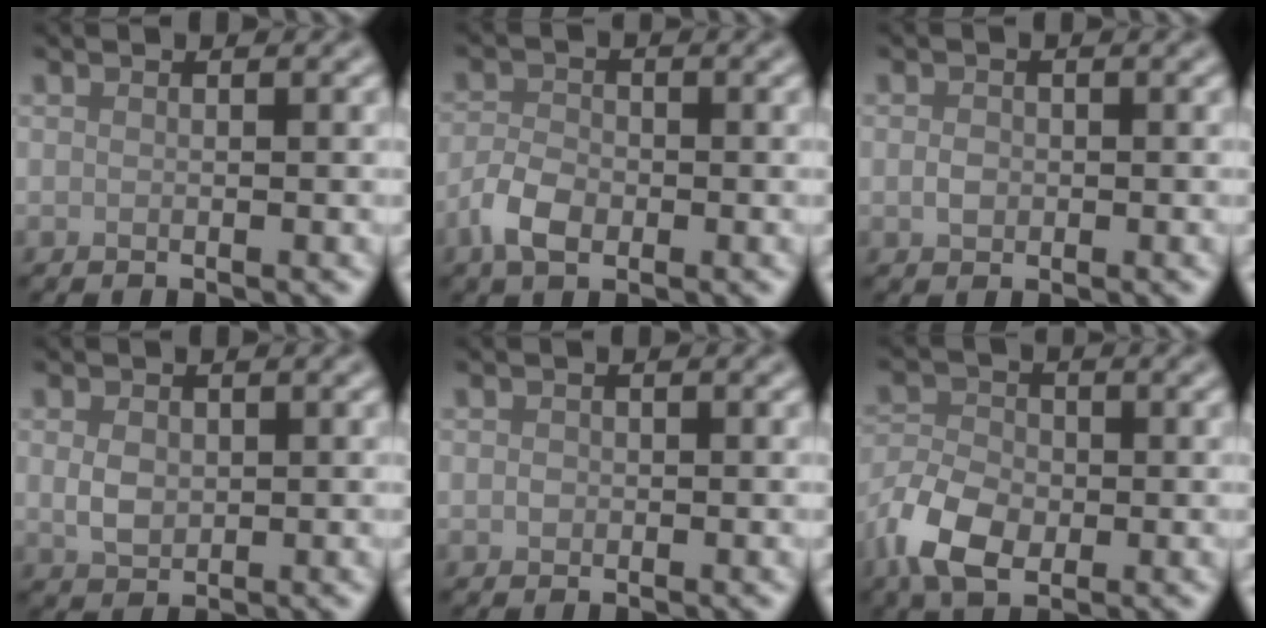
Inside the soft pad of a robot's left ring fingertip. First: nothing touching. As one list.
[{"total": 3.4, "force": [-1.6, 2.0, 2.2], "torque": [-0.041, 0.002, -0.039]}, {"total": 1.3, "force": [-0.2, 1.1, 0.8], "torque": [-0.016, -0.001, -0.006]}, {"total": 2.4, "force": [0.2, 1.8, 1.6], "torque": [-0.033, -0.001, 0.004]}, {"total": 0.8, "force": [-0.1, 0.7, 0.3], "torque": [-0.003, -0.003, -0.004]}, {"total": 6.3, "force": [-2.8, 4.0, 4.1], "torque": [-0.086, -0.001, -0.063]}]